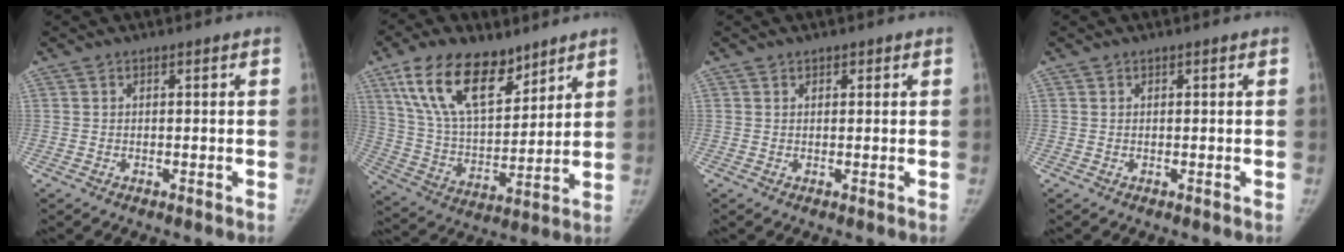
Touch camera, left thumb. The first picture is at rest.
{"total": 18.6, "force": [11.4, 9.2, 11.5], "torque": [-0.169, -0.049, 0.218]}
{"total": 0.8, "force": [0.5, 0.6, 0.2], "torque": [0.006, -0.002, 0.006]}
{"total": 0.0}